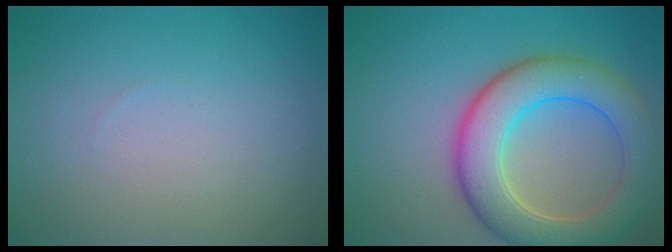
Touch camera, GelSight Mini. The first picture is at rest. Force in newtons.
{"total": 8.0, "press": 7.9, "slide": 0.7}